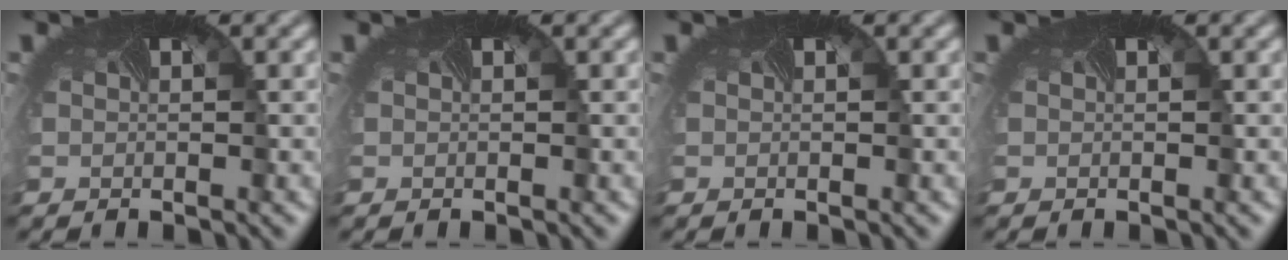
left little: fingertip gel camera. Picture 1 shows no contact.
{"total": 0.0}
{"total": 0.0}
{"total": 0.0}